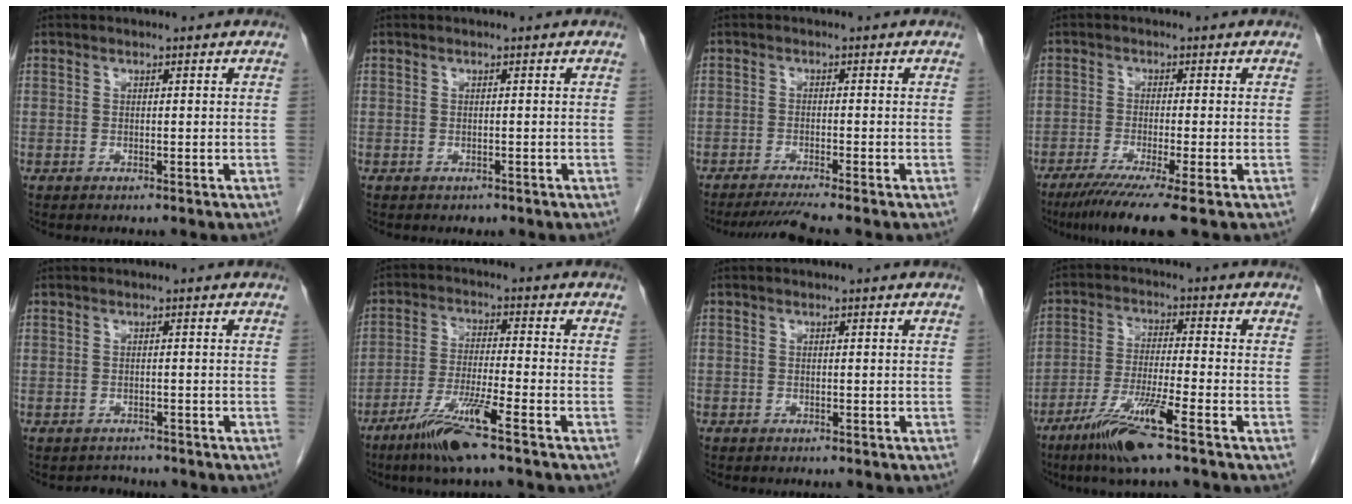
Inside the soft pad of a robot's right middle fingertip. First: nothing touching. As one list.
[{"total": 0.6, "force": [-0.4, 0.4, 0.1], "torque": [-0.004, 0.002, -0.003]}, {"total": 4.5, "force": [-3.9, -1.3, 1.9], "torque": [-0.030, -0.017, -0.069]}, {"total": 7.4, "force": [-4.9, -0.7, 5.5], "torque": [-0.083, -0.020, -0.081]}, {"total": 1.9, "force": [-1.6, 0.8, -0.5], "torque": [0.004, -0.002, -0.026]}, {"total": 8.9, "force": [-5.8, -0.3, 6.7], "torque": [-0.135, -0.024, -0.113]}, {"total": 0.5, "force": [-0.4, 0.4, 0.0], "torque": [-0.008, 0.002, -0.007]}, {"total": 9.8, "force": [-6.1, -0.1, 7.6], "torque": [-0.155, -0.026, -0.118]}]